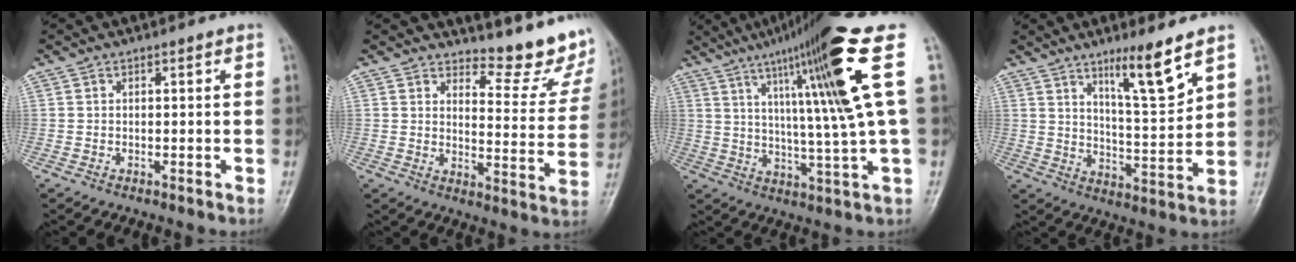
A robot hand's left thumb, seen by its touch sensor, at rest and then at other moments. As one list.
[{"total": 11.8, "force": [10.7, 3.1, 4.0], "torque": [-0.020, -0.114, 0.124]}, {"total": 19.1, "force": [6.7, 0.4, 17.8], "torque": [-0.273, -0.008, 0.103]}, {"total": 10.0, "force": [6.6, 1.0, 7.4], "torque": [-0.118, -0.054, 0.116]}]